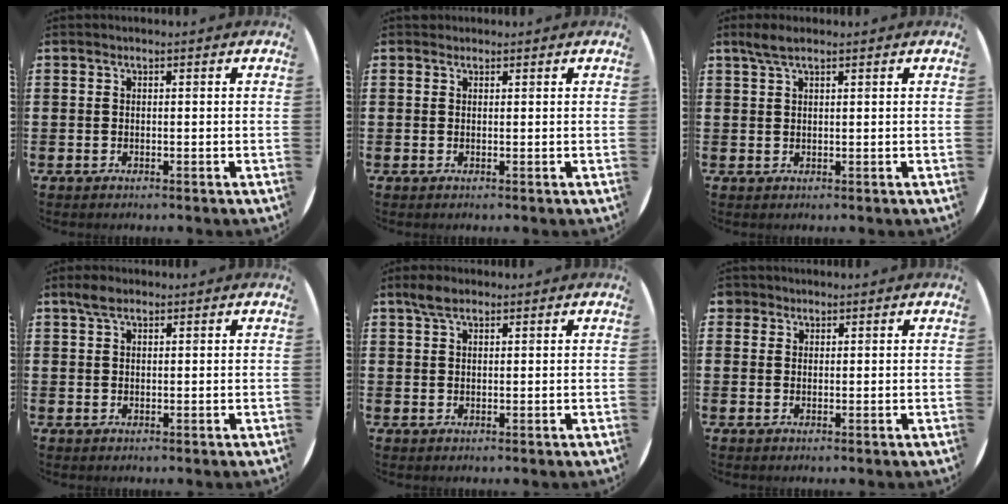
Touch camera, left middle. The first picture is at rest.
{"total": 0.5, "force": [0.5, 0.3, -0.1], "torque": [0.009, 0.000, 0.007]}
{"total": 2.3, "force": [1.7, 0.5, 1.4], "torque": [-0.030, 0.004, 0.030]}
{"total": 2.3, "force": [1.6, 1.0, 1.3], "torque": [-0.020, 0.003, 0.028]}
{"total": 2.9, "force": [2.1, 1.3, 1.5], "torque": [-0.025, 0.004, 0.036]}
{"total": 1.5, "force": [1.2, 0.9, 0.1], "torque": [0.003, 0.001, 0.023]}